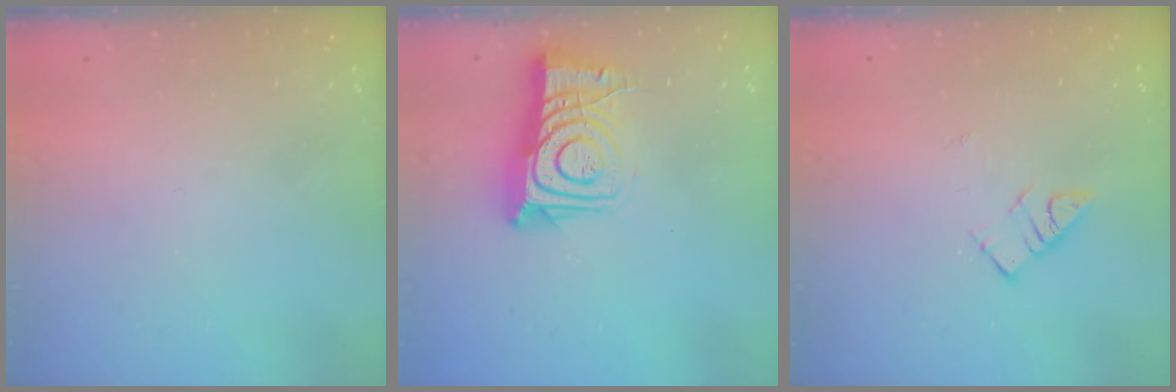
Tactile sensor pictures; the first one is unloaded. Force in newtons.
{"total": 14.8, "press": 14.7, "slide": 1.6}
{"total": 5.0, "press": 5.0, "slide": 0.2}